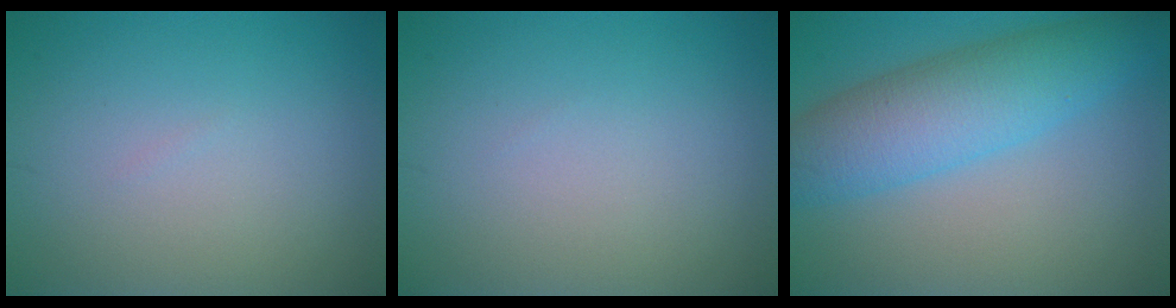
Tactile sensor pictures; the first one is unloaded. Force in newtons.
{"total": 0.0}
{"total": 7.1, "press": 7.1, "slide": 0.3}